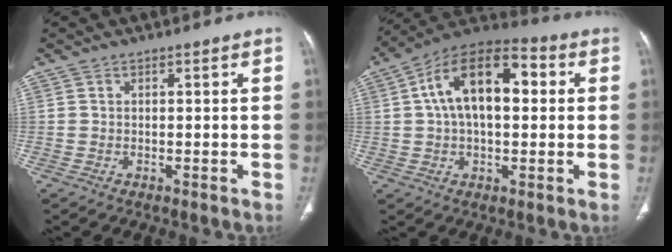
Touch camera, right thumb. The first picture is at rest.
{"total": 16.7, "force": [2.9, 9.0, 13.7], "torque": [-0.218, 0.032, 0.040]}